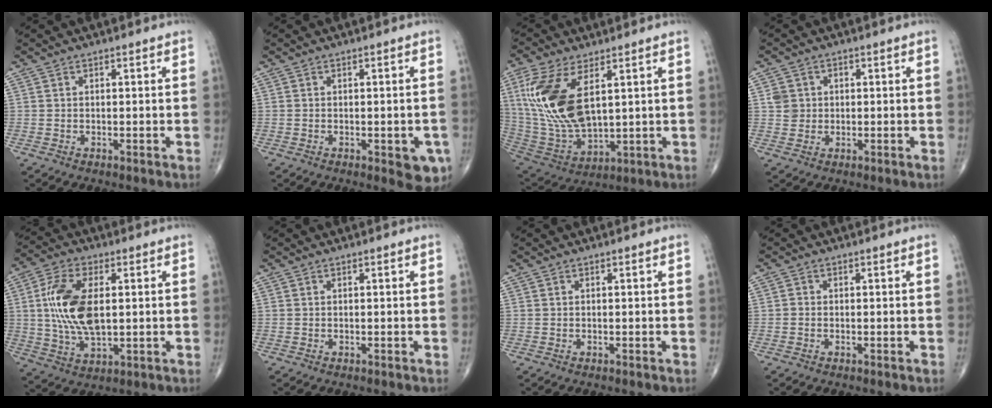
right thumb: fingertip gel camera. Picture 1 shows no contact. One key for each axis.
{"total": 3.5, "fx": -1.3, "fy": 1.6, "fz": 2.8, "tx": -0.013, "ty": -0.002, "tz": -0.015}
{"total": 18.2, "fx": 5.3, "fy": 8.8, "fz": 15.0, "tx": -0.317, "ty": -0.022, "tz": 0.114}
{"total": 3.4, "fx": 0.6, "fy": 3.2, "fz": 0.9, "tx": 0.002, "ty": 0.002, "tz": 0.010}
{"total": 13.8, "fx": 1.6, "fy": 7.0, "fz": 11.8, "tx": -0.238, "ty": -0.004, "tz": 0.033}
{"total": 0.0}
{"total": 0.0}
{"total": 0.6, "fx": -0.2, "fy": 0.5, "fz": 0.2, "tx": -0.002, "ty": 0.002, "tz": -0.009}